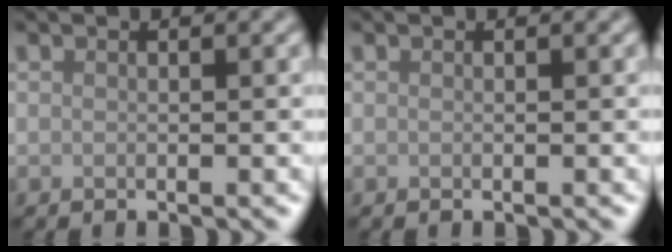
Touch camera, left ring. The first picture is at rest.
{"total": 0.0}